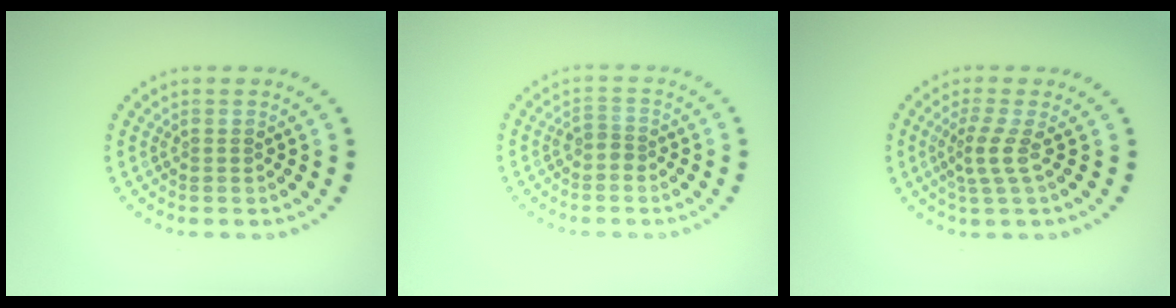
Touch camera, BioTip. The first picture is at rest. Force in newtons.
{"total": 1.2, "press": 0.9, "slide": 0.8}
{"total": 2.4, "press": 1.5, "slide": 1.9}